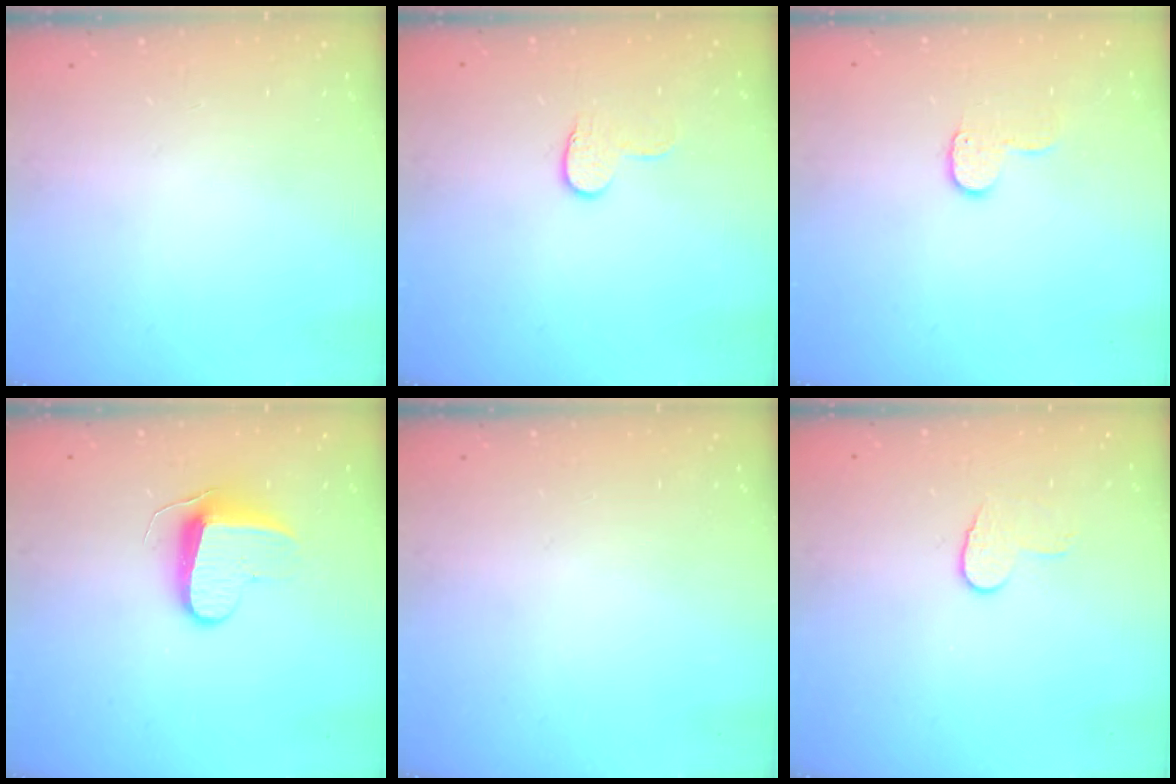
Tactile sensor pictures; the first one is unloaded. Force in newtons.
{"total": 6.2, "press": 6.2, "slide": 0.4}
{"total": 6.5, "press": 6.4, "slide": 0.4}
{"total": 9.0, "press": 8.9, "slide": 0.7}
{"total": 0.0}
{"total": 6.1, "press": 6.1, "slide": 0.5}